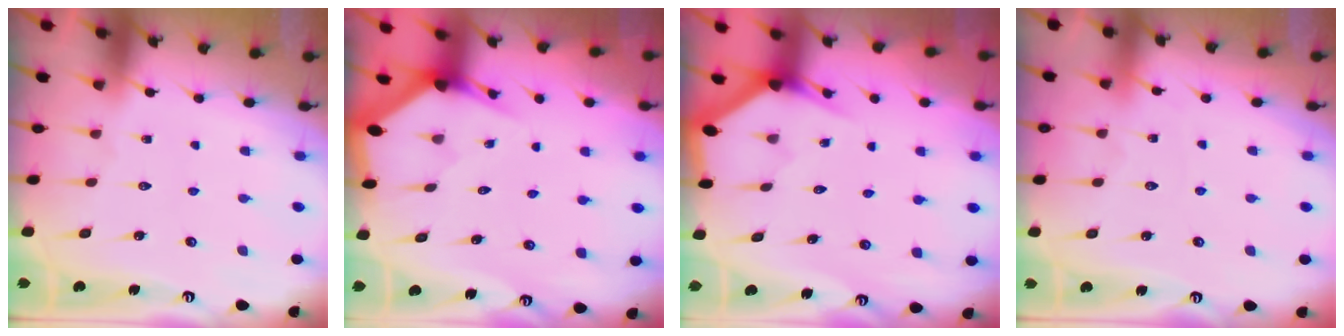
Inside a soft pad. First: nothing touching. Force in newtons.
{"total": 3.0, "press": 3.0, "slide": 0.2}
{"total": 3.1, "press": 3.1, "slide": 0.2}
{"total": 2.9, "press": 2.9, "slide": 0.4}